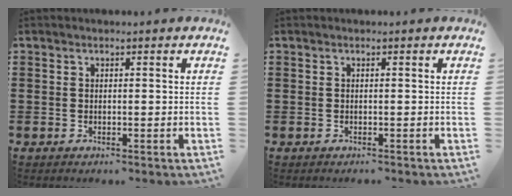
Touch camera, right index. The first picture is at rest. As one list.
[{"total": 0.0}]